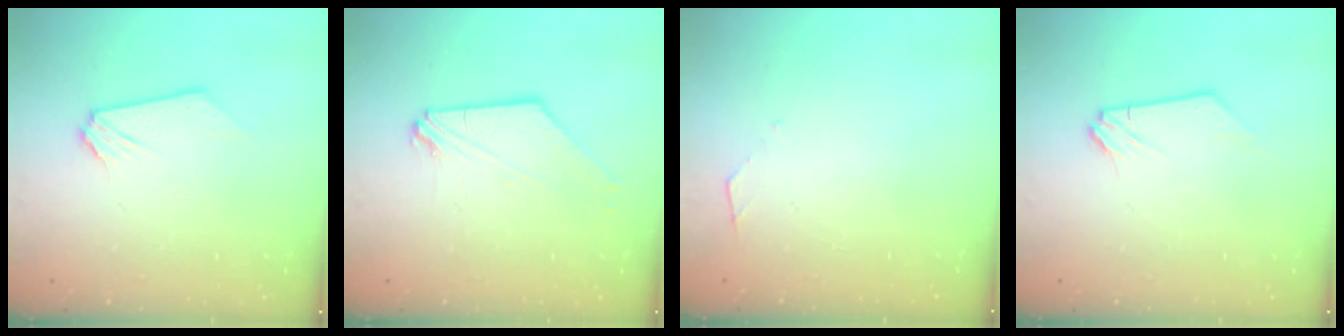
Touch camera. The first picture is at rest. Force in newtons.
{"total": 2.6, "press": 2.6, "slide": 0.5}
{"total": 2.7, "press": 2.6, "slide": 0.4}
{"total": 0.0}